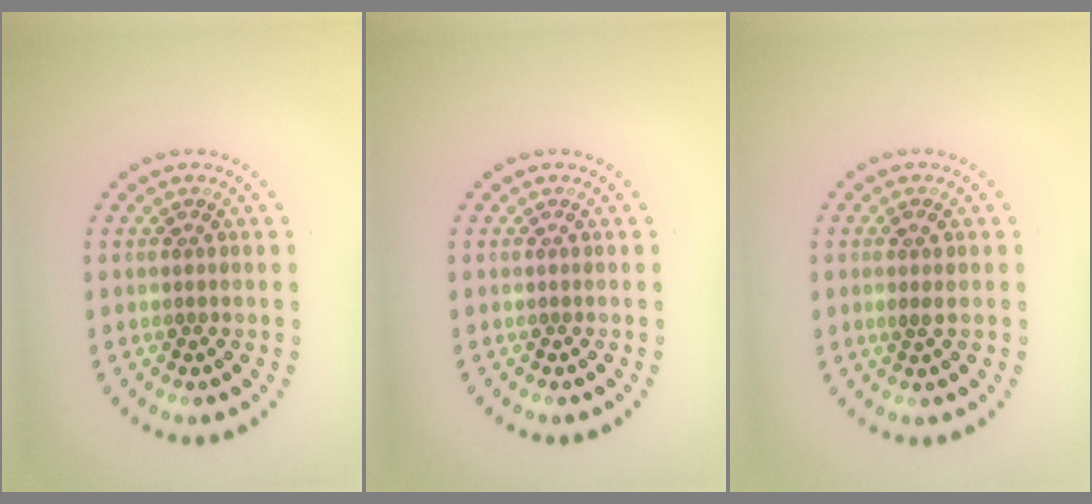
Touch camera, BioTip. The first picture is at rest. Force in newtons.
{"total": 0.0}
{"total": 1.1, "press": 1.0, "slide": 0.5}